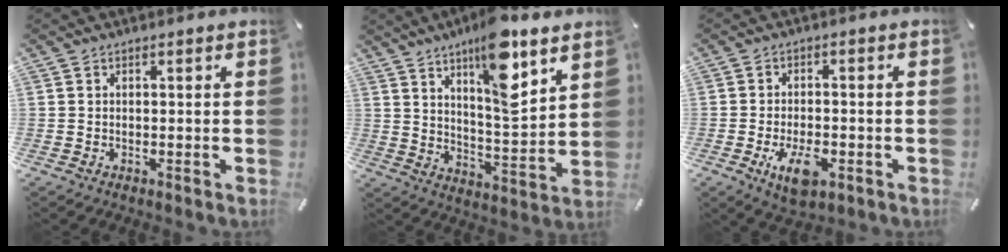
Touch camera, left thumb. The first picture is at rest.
{"total": 14.8, "force": [9.6, 3.9, 10.6], "torque": [-0.172, -0.055, 0.156]}
{"total": 7.6, "force": [-3.1, 3.9, 5.8], "torque": [-0.114, 0.001, -0.055]}